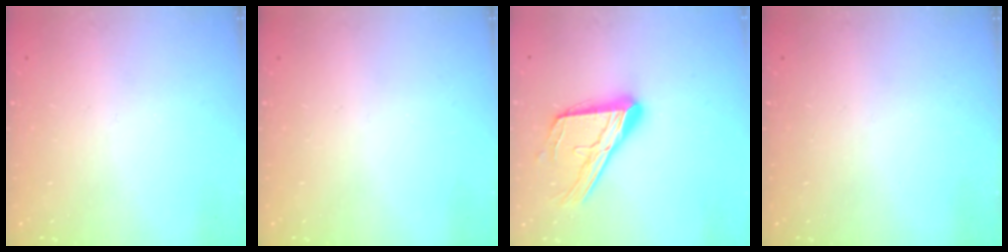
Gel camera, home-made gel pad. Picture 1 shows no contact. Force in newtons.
{"total": 0.0}
{"total": 17.1, "press": 17.0, "slide": 1.6}
{"total": 0.0}